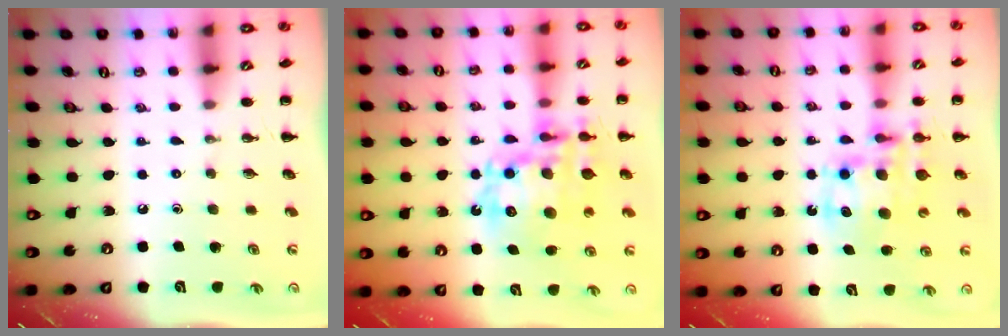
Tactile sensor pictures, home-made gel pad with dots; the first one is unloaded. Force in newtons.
{"total": 19.0, "press": 18.5, "slide": 4.3}
{"total": 12.0, "press": 11.7, "slide": 2.7}